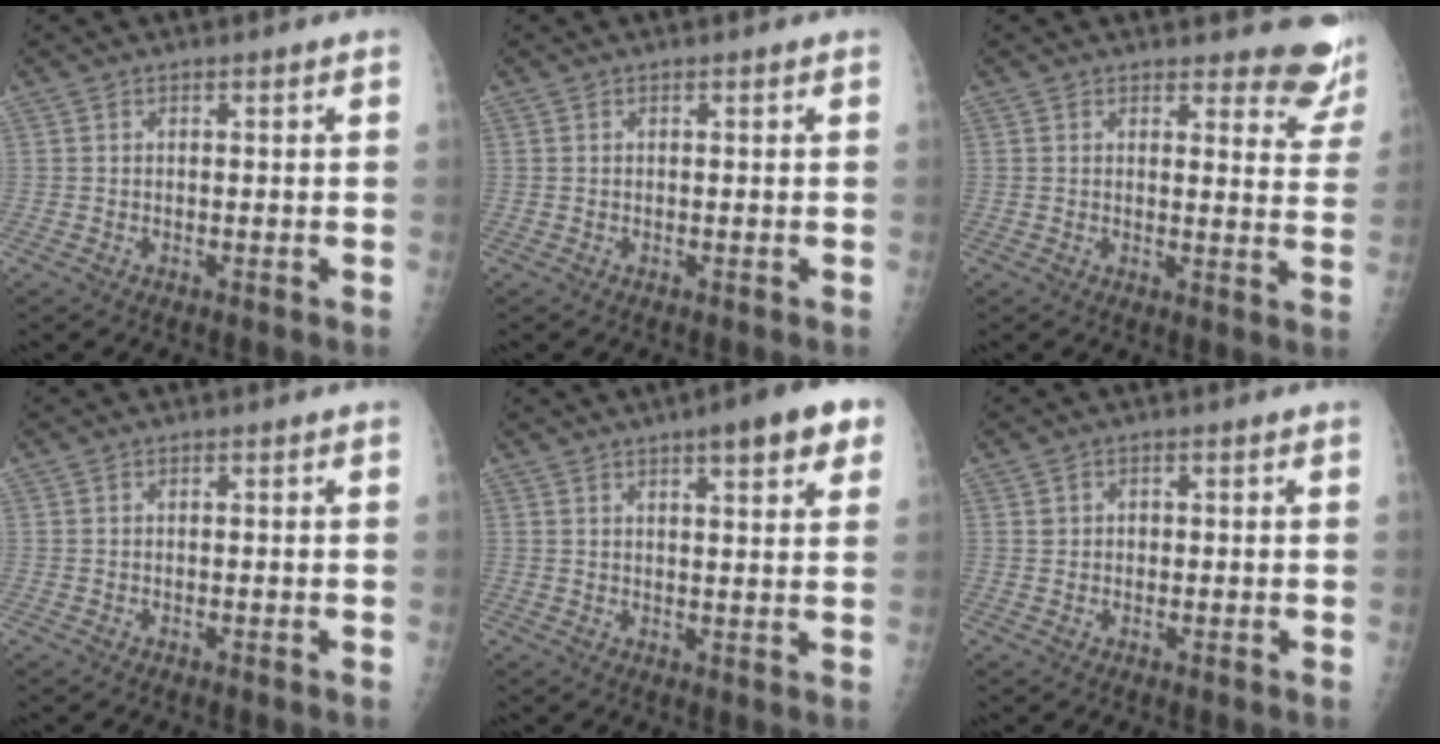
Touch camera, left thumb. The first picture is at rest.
{"total": 0.0}
{"total": 8.8, "force": [8.4, 2.3, 1.2], "torque": [0.027, -0.077, 0.067]}
{"total": 0.0}
{"total": 10.0, "force": [5.6, 2.5, 8.0], "torque": [-0.085, -0.013, 0.068]}
{"total": 1.3, "force": [0.3, 1.2, 0.4], "torque": [0.001, 0.002, 0.003]}